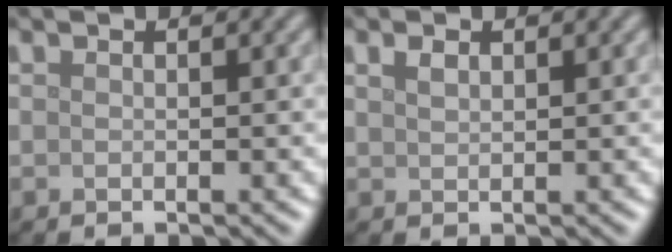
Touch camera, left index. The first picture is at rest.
{"total": 1.1, "force": [0.7, 0.5, 0.6], "torque": [-0.014, 0.003, 0.015]}